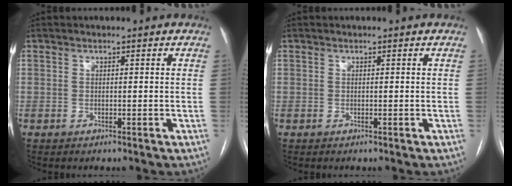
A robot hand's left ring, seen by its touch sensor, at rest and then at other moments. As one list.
[{"total": 0.0}]